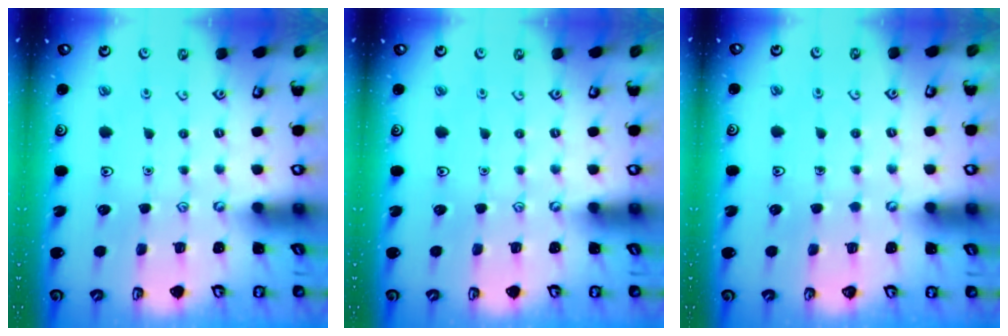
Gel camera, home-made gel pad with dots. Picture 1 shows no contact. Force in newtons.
{"total": 0.0}
{"total": 0.8, "press": 0.8, "slide": 0.3}